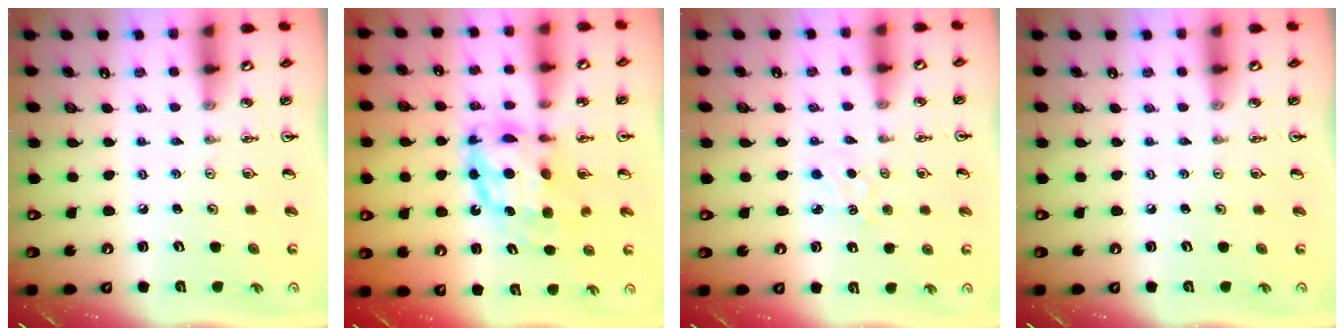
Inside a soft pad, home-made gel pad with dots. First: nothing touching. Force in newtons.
{"total": 11.2, "press": 11.2, "slide": 0.8}
{"total": 4.2, "press": 4.2, "slide": 0.6}
{"total": 0.0}